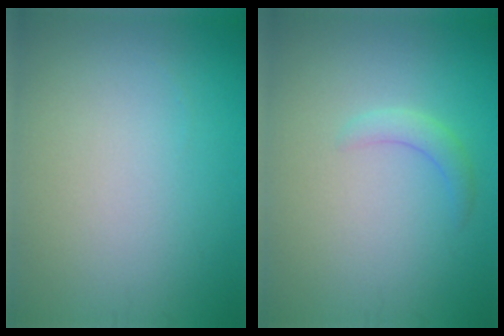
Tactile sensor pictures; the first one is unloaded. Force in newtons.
{"total": 1.6, "press": 1.6, "slide": 0.1}